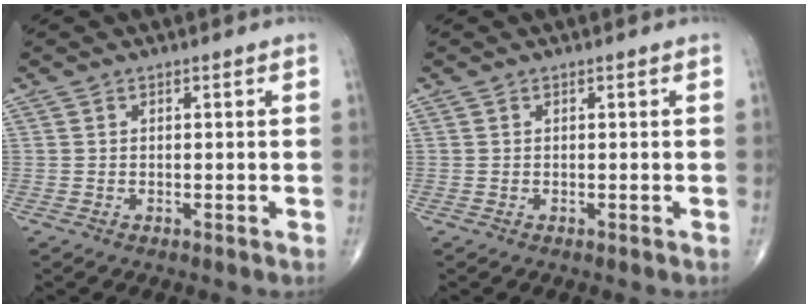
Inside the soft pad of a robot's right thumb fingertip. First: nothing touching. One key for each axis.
{"total": 0.0}